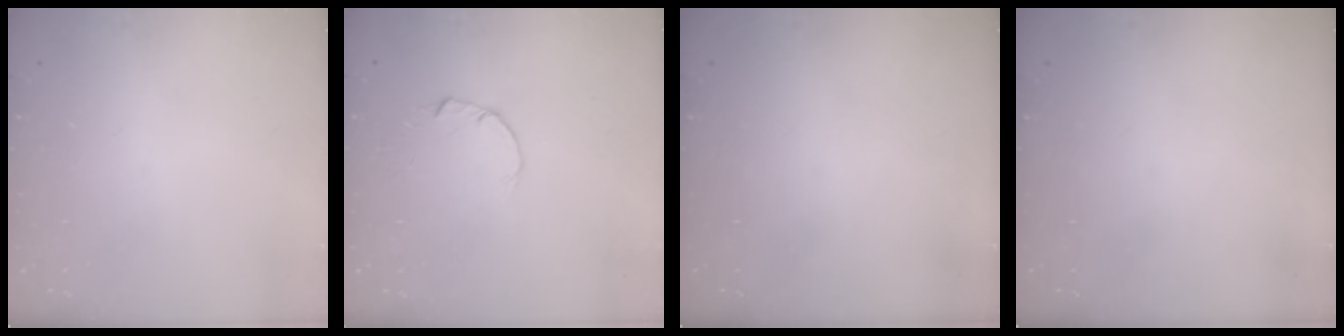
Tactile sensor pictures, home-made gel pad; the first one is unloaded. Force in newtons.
{"total": 1.8, "press": 1.7, "slide": 0.3}
{"total": 0.0}
{"total": 0.0}